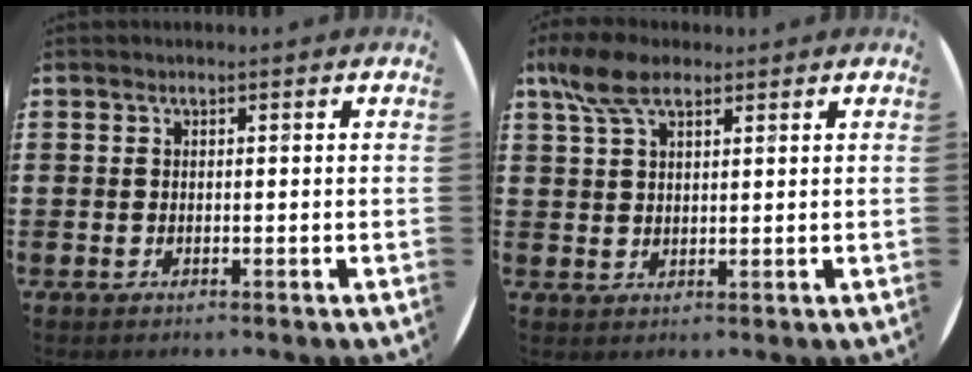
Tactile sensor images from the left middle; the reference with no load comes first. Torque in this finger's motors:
{"motor_torque": [1.21, -0.93, 0.14, 0.09]}